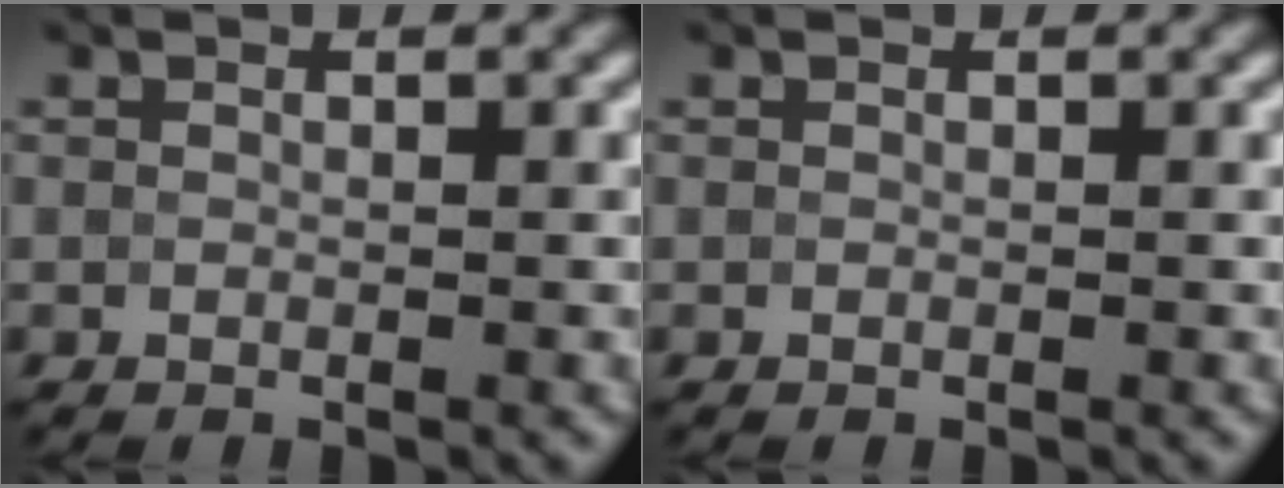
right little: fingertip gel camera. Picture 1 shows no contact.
{"total": 0.0}